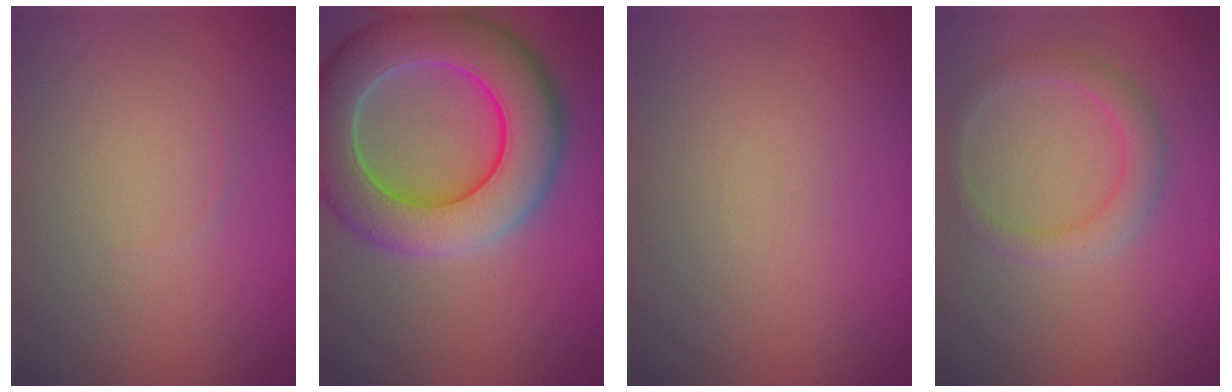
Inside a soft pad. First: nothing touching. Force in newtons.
{"total": 11.0, "press": 10.9, "slide": 0.6}
{"total": 0.0}
{"total": 2.5, "press": 2.5, "slide": 0.1}